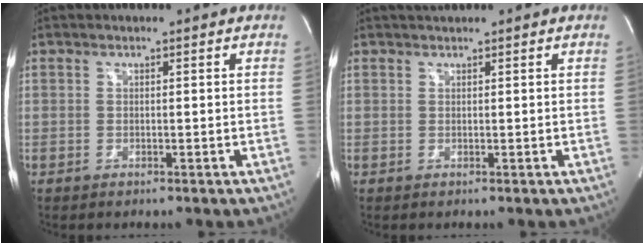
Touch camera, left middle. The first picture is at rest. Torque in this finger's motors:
{"motor_torque": [0.16, -0.02, -0.08, -0.01]}